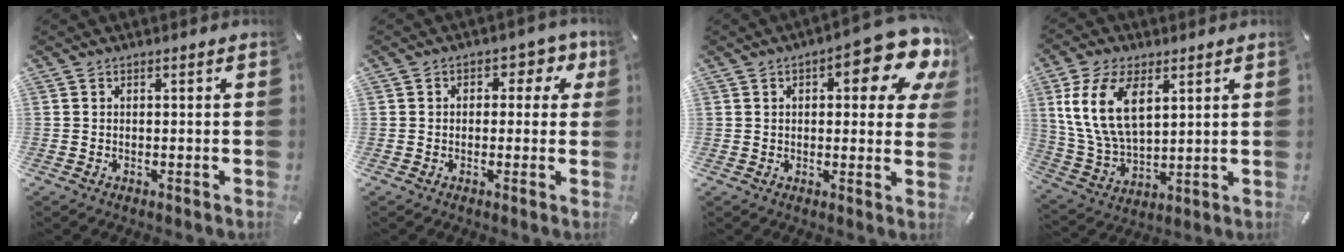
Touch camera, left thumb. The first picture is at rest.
{"total": 4.5, "force": [0.6, 3.4, 2.9], "torque": [-0.030, 0.004, 0.001]}
{"total": 14.8, "force": [6.9, 5.8, 11.8], "torque": [-0.146, -0.042, 0.110]}
{"total": 13.9, "force": [5.3, 8.4, 9.7], "torque": [-0.238, -0.004, 0.095]}